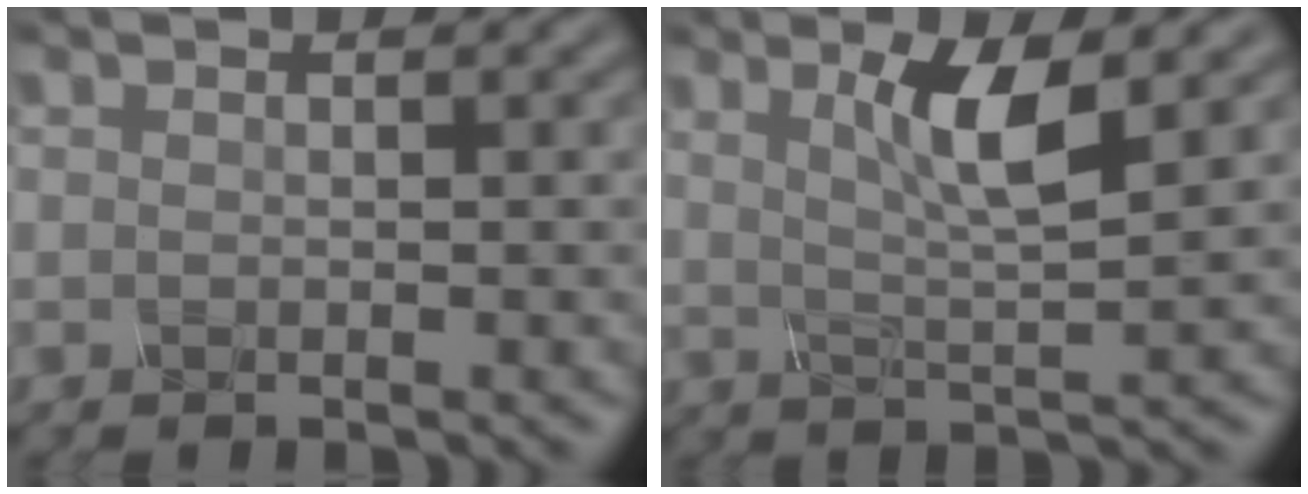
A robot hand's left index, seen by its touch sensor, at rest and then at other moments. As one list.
[{"total": 3.6, "force": [1.3, 0.0, 3.3], "torque": [-0.076, -0.003, 0.050]}]